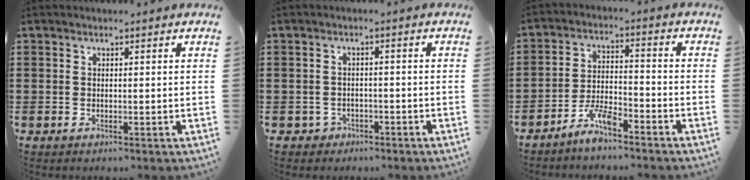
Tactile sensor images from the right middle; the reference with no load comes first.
{"total": 1.7, "force": [-1.4, 1.0, 0.0], "torque": [-0.008, -0.001, -0.032]}
{"total": 5.5, "force": [-4.6, 0.9, 2.7], "torque": [-0.061, 0.004, -0.093]}